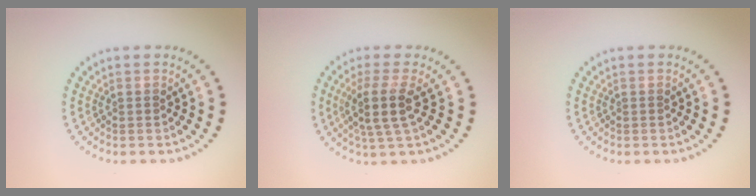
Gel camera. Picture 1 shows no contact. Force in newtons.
{"total": 3.5, "press": 2.9, "slide": 2.0}
{"total": 0.0}